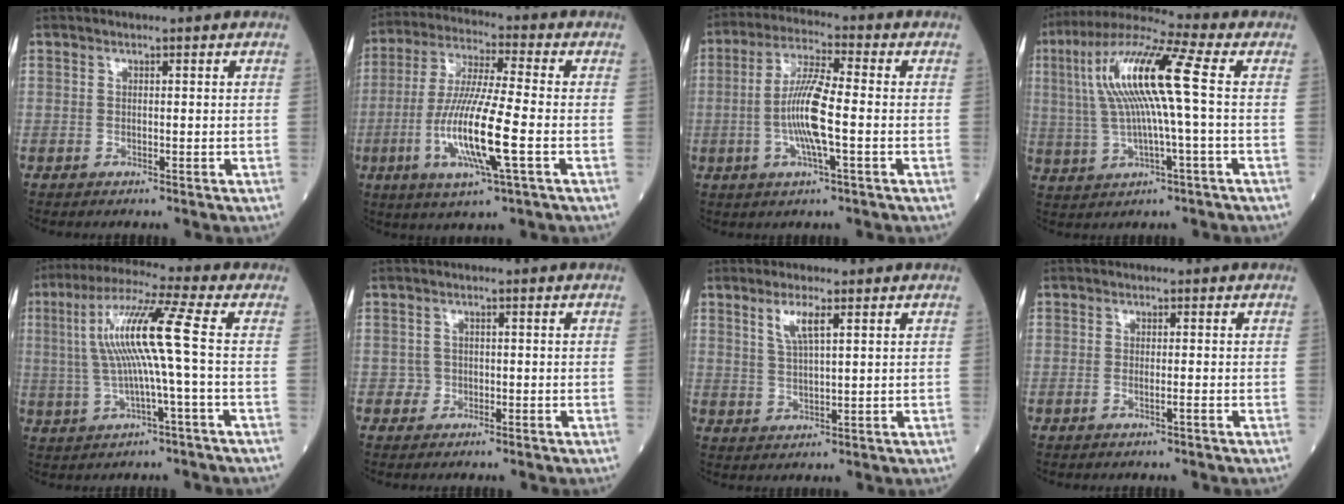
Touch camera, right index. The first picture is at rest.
{"total": 13.6, "force": [-3.6, 0.5, 13.1], "torque": [-0.265, -0.015, -0.072]}
{"total": 9.5, "force": [-1.5, 0.8, 9.3], "torque": [-0.182, -0.001, -0.035]}
{"total": 14.1, "force": [1.9, 0.7, 14.0], "torque": [-0.285, 0.025, 0.032]}
{"total": 11.3, "force": [0.7, -0.9, 11.2], "torque": [-0.221, 0.019, 0.011]}
{"total": 1.2, "force": [-0.5, 1.1, -0.1], "torque": [0.007, 0.008, -0.013]}
{"total": 4.0, "force": [2.0, 0.5, 3.4], "torque": [-0.073, 0.000, 0.042]}
{"total": 0.9, "force": [-0.5, -0.1, 0.8], "torque": [-0.017, 0.000, -0.008]}